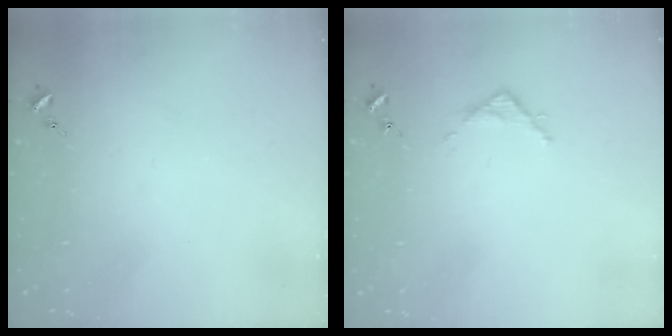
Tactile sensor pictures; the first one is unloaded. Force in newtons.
{"total": 2.8, "press": 2.8, "slide": 0.4}